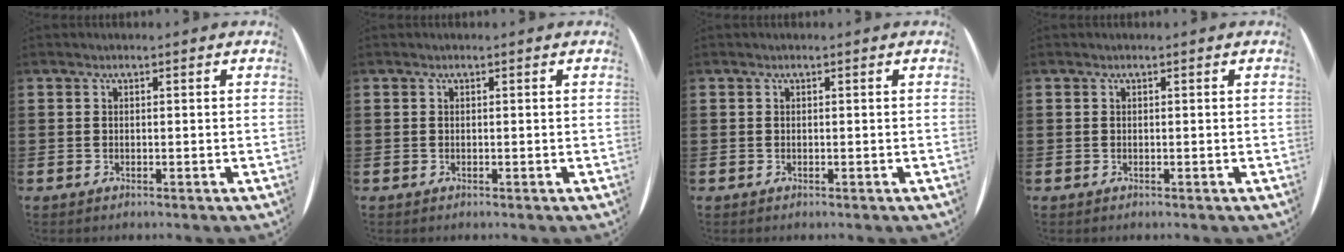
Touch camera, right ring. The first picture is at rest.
{"total": 0.0}
{"total": 0.0}
{"total": 0.0}